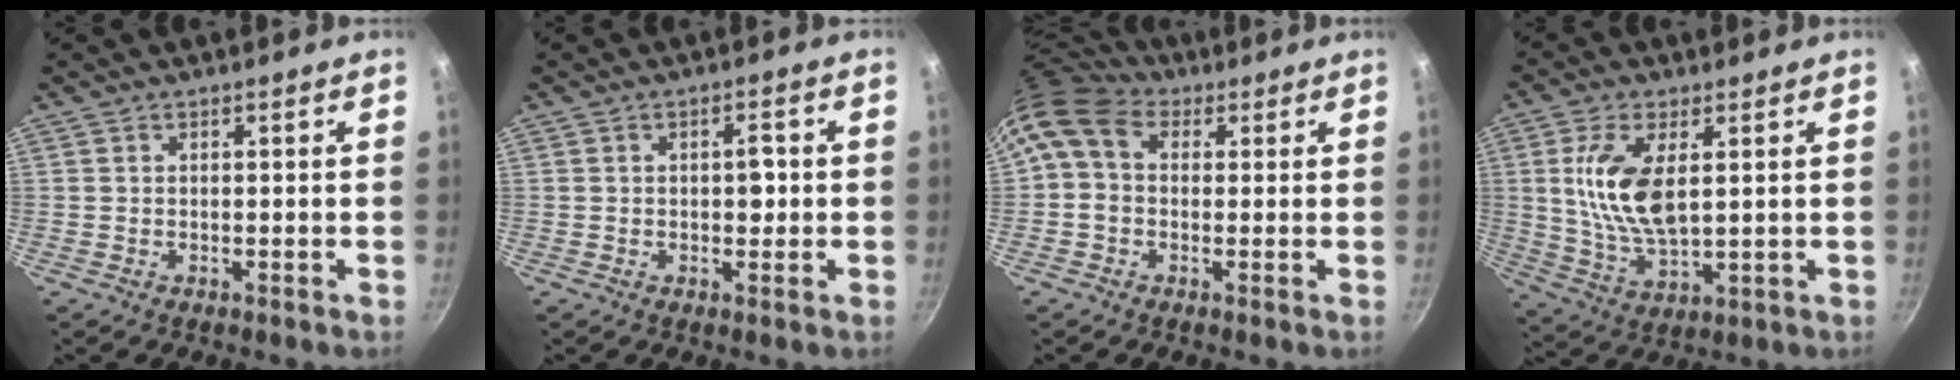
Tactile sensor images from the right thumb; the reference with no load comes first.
{"total": 3.1, "force": [0.1, 1.8, 2.5], "torque": [-0.022, 0.005, 0.000]}
{"total": 9.5, "force": [2.6, 7.1, 5.8], "torque": [-0.104, 0.017, 0.026]}
{"total": 12.1, "force": [2.5, 5.8, 10.3], "torque": [-0.199, -0.012, 0.055]}